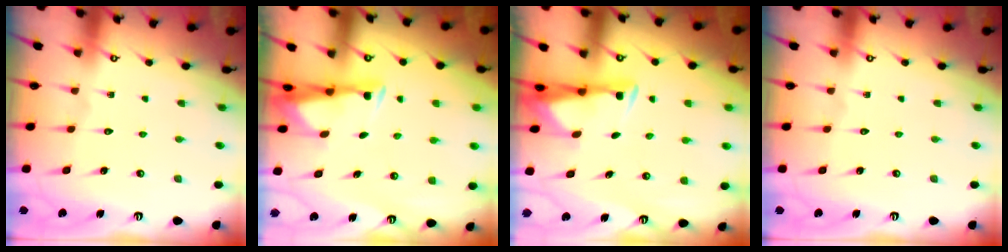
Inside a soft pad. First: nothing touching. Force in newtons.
{"total": 3.4, "press": 3.2, "slide": 0.9}
{"total": 3.1, "press": 3.0, "slide": 0.9}
{"total": 0.0}